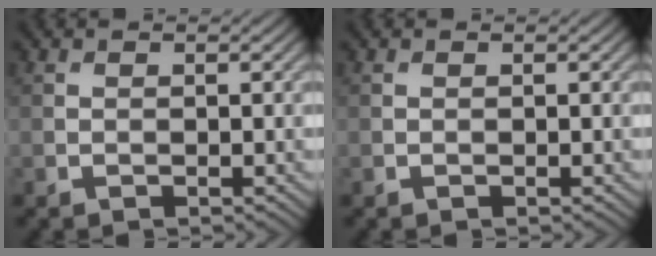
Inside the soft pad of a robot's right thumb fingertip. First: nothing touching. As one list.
[{"total": 0.0}]